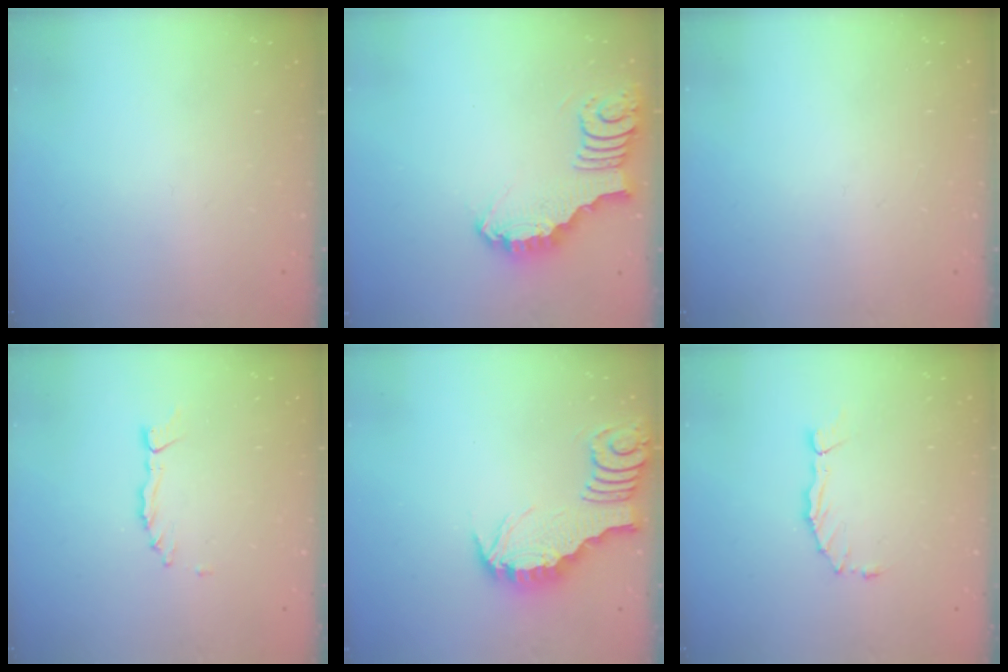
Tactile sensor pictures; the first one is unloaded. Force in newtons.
{"total": 3.7, "press": 3.7, "slide": 0.2}
{"total": 0.0}
{"total": 0.8, "press": 0.8, "slide": 0.1}
{"total": 3.2, "press": 3.1, "slide": 0.4}
{"total": 1.7, "press": 1.6, "slide": 0.1}